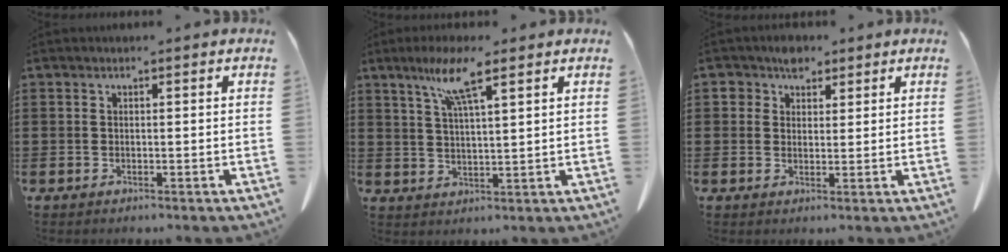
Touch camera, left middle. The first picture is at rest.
{"total": 7.3, "force": [4.6, 0.6, 5.7], "torque": [-0.122, 0.006, 0.076]}
{"total": 4.2, "force": [2.7, 2.9, 1.3], "torque": [-0.030, 0.012, 0.048]}